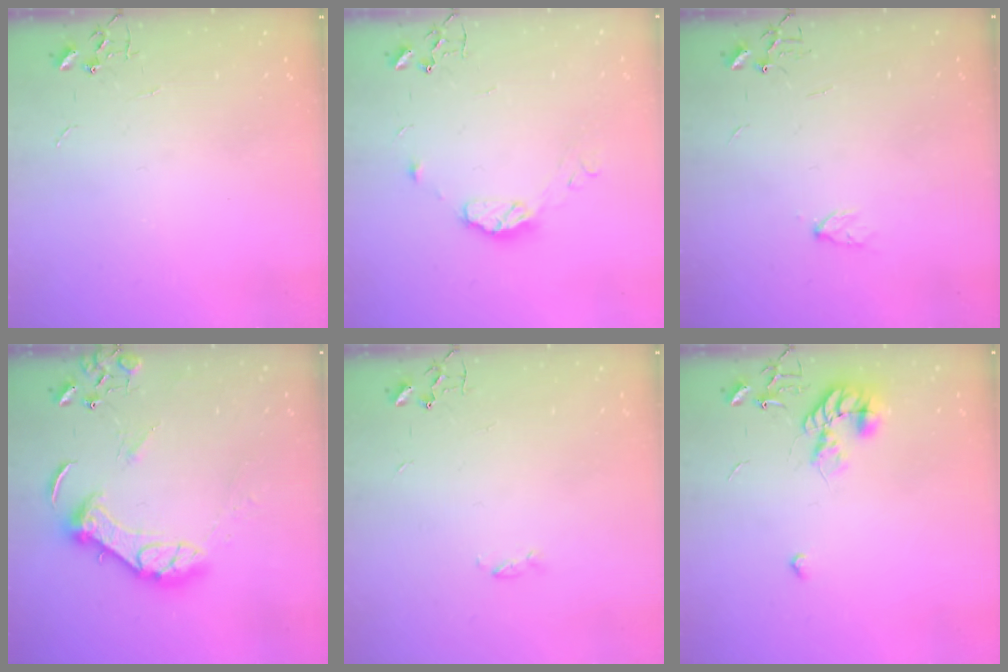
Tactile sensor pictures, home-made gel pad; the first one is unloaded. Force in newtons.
{"total": 8.0, "press": 8.0, "slide": 0.6}
{"total": 4.1, "press": 4.1, "slide": 0.6}
{"total": 12.9, "press": 12.8, "slide": 1.7}
{"total": 2.3, "press": 2.2, "slide": 0.4}
{"total": 10.6, "press": 10.5, "slide": 0.8}